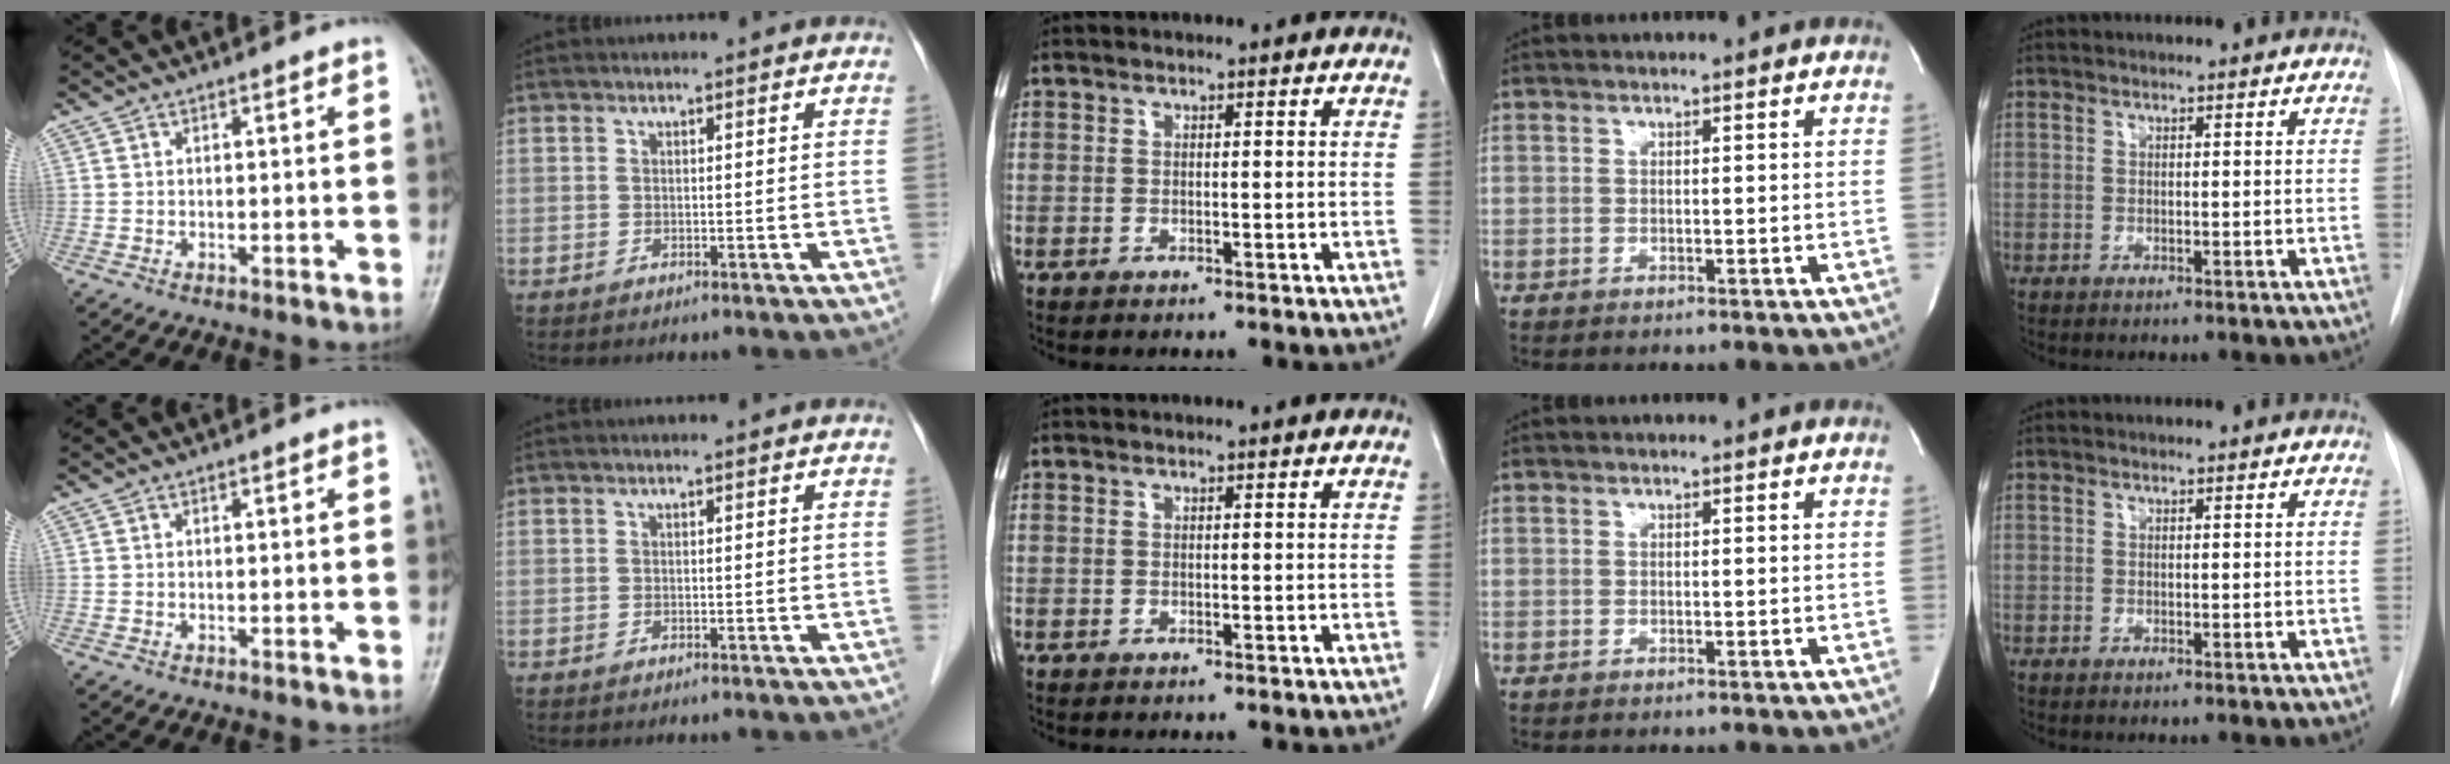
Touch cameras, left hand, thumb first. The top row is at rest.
{}